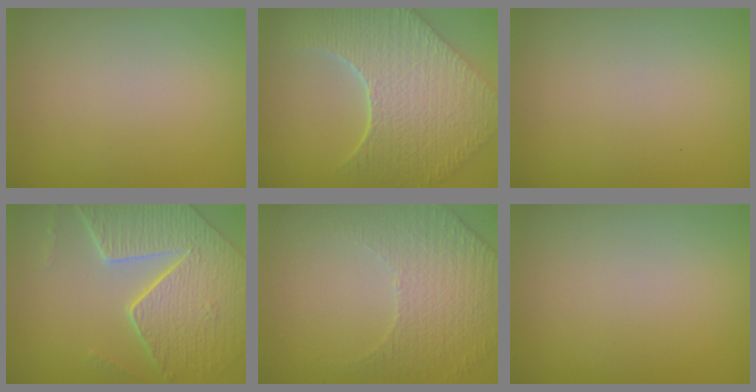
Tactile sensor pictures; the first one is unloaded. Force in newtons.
{"total": 9.8, "press": 7.0, "slide": 6.9}
{"total": 0.0}
{"total": 8.1, "press": 5.9, "slide": 5.5}
{"total": 5.0, "press": 3.3, "slide": 3.8}
{"total": 0.0}